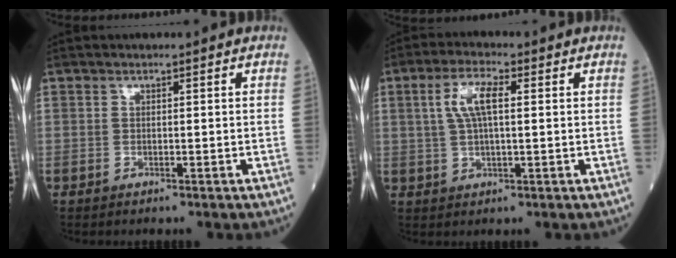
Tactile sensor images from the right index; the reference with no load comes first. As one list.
[{"total": 5.8, "force": [1.4, 1.6, 5.4], "torque": [-0.119, 0.012, 0.030]}]